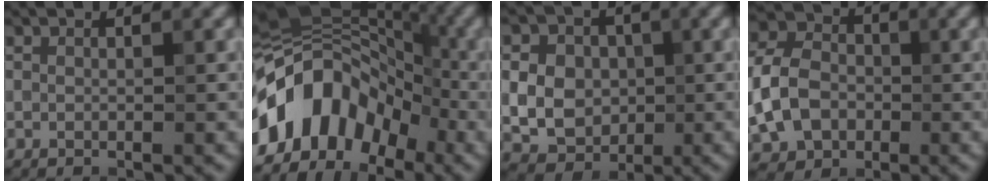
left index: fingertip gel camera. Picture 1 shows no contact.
{"total": 11.7, "force": [-3.8, 8.0, 7.7], "torque": [-0.136, 0.026, -0.083]}
{"total": 10.5, "force": [1.3, 9.1, 5.1], "torque": [-0.107, 0.036, 0.011]}
{"total": 7.5, "force": [-1.6, 5.6, 4.7], "torque": [-0.120, 0.002, -0.040]}